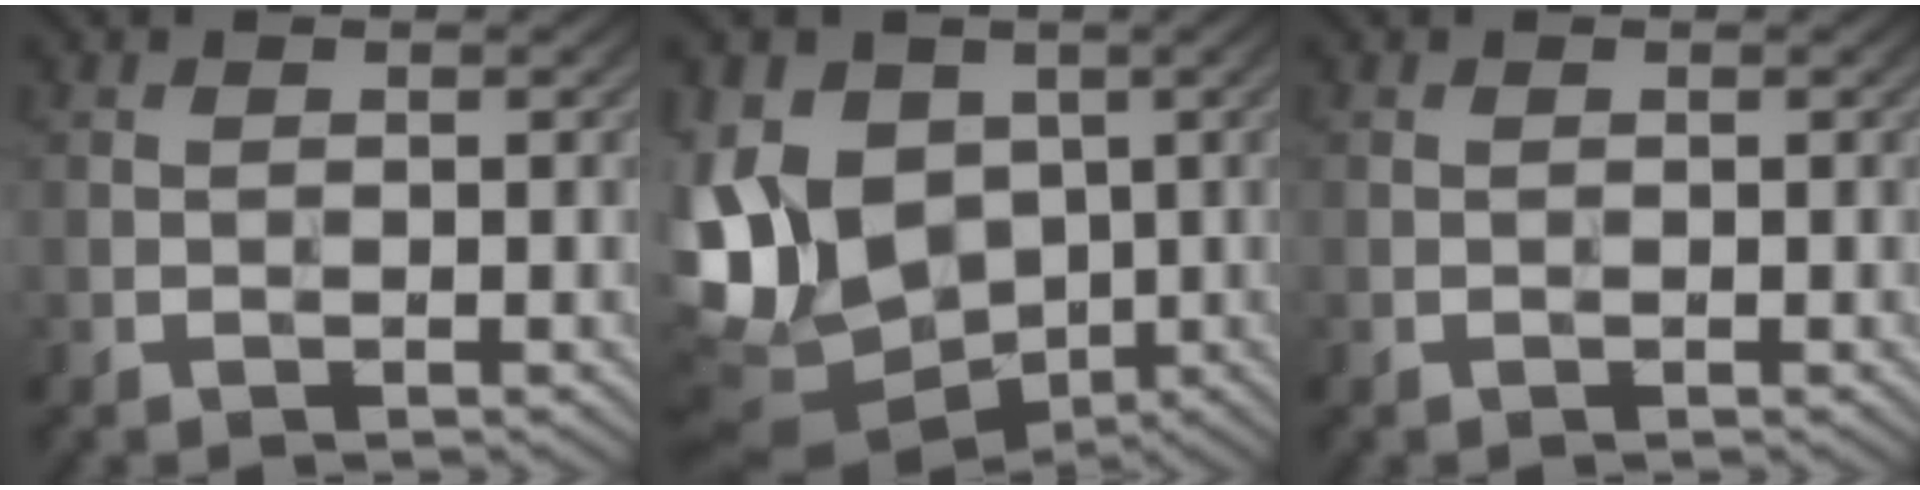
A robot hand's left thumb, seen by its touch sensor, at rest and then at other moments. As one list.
[{"total": 14.3, "force": [-1.1, 11.3, 8.7], "torque": [-0.226, 0.001, -0.017]}, {"total": 0.0}]